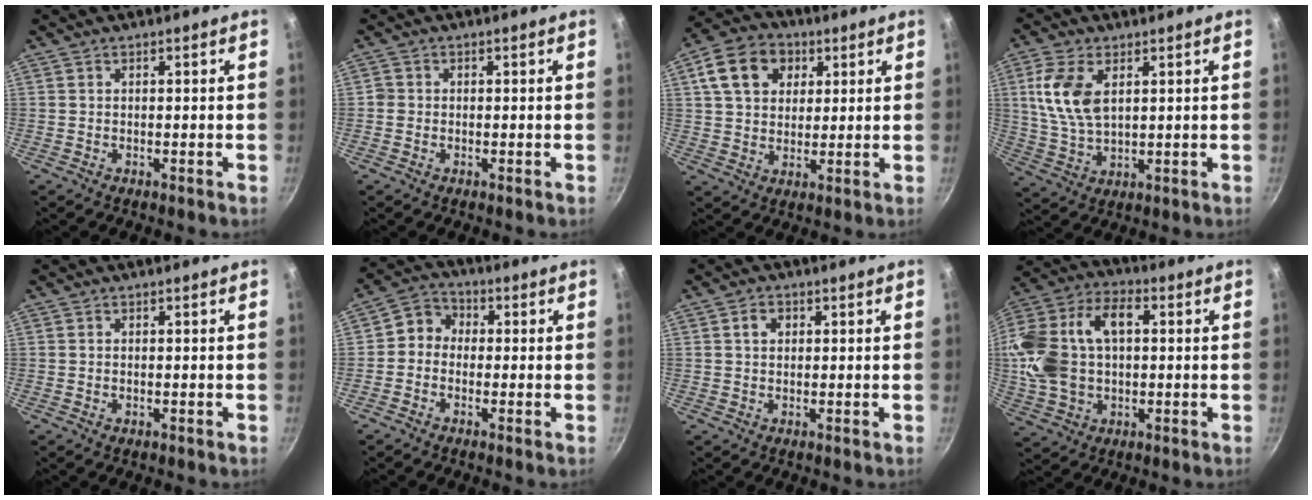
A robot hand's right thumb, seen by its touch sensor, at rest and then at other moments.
{"total": 1.3, "force": [-0.4, 1.2, 0.3], "torque": [-0.002, 0.004, -0.010]}
{"total": 12.1, "force": [4.4, 9.2, 6.5], "torque": [-0.095, 0.003, 0.065]}
{"total": 10.4, "force": [3.0, 5.8, 8.1], "torque": [-0.160, -0.012, 0.062]}
{"total": 0.0}
{"total": 5.1, "force": [-0.6, 4.5, 2.3], "torque": [-0.016, 0.021, -0.032]}
{"total": 2.4, "force": [0.6, 1.9, 1.3], "torque": [-0.013, 0.003, 0.008]}
{"total": 19.6, "force": [2.0, 13.0, 14.5], "torque": [-0.282, 0.037, 0.032]}